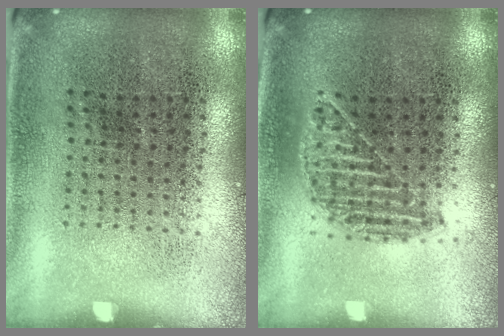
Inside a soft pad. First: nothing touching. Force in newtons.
{"total": 1.2, "press": 1.1, "slide": 0.5}